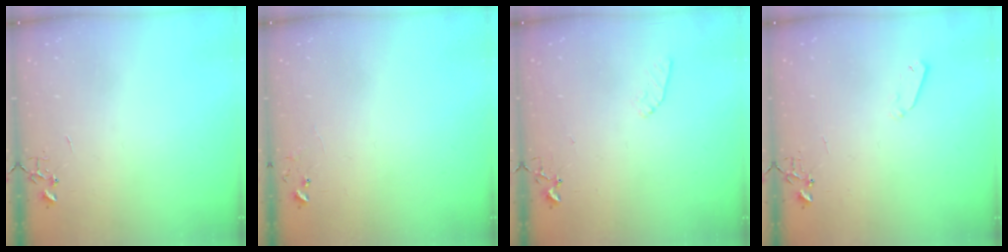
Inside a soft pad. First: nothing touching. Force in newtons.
{"total": 5.8, "press": 5.8, "slide": 0.5}
{"total": 6.6, "press": 6.5, "slide": 0.7}
{"total": 4.1, "press": 4.0, "slide": 0.8}